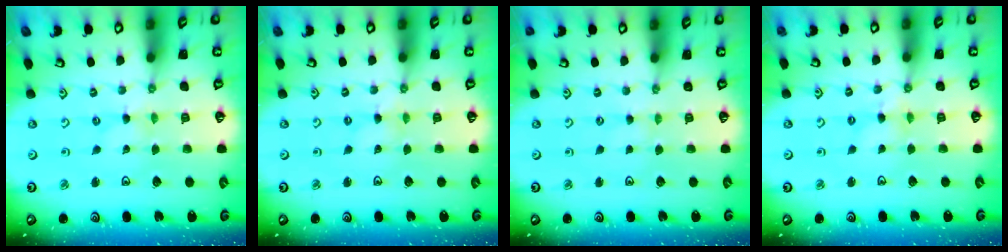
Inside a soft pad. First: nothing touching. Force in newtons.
{"total": 0.0}
{"total": 0.5, "press": 0.5, "slide": 0.1}
{"total": 2.6, "press": 2.6, "slide": 0.3}